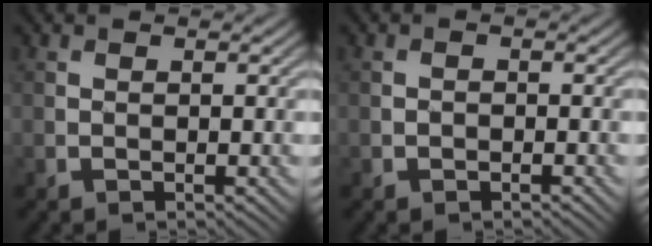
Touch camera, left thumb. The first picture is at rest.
{"total": 0.6, "force": [-0.4, 0.4, 0.2], "torque": [-0.002, -0.002, -0.008]}